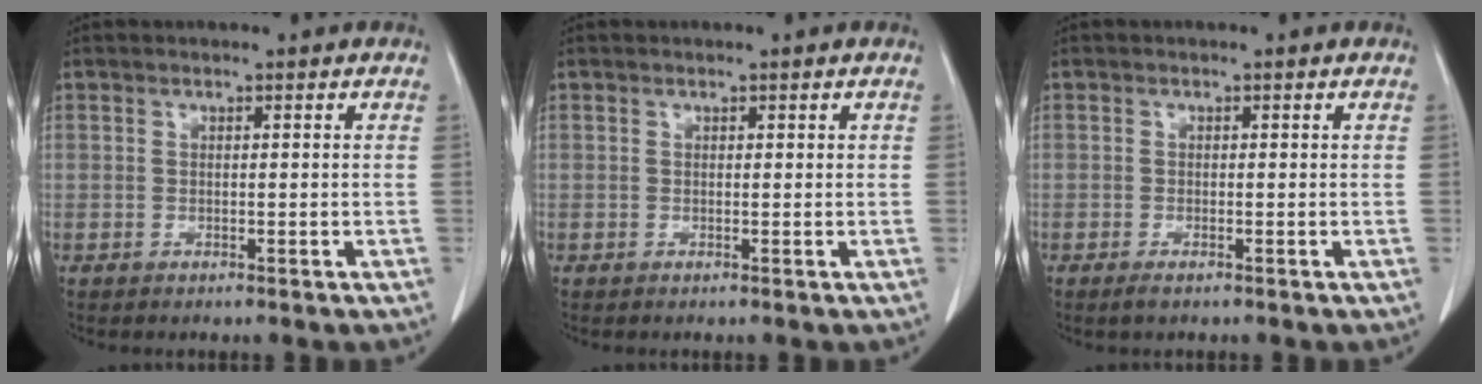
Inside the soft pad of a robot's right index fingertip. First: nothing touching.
{"total": 0.0}
{"total": 1.1, "force": [-0.8, 0.2, 0.8], "torque": [-0.016, -0.003, -0.012]}